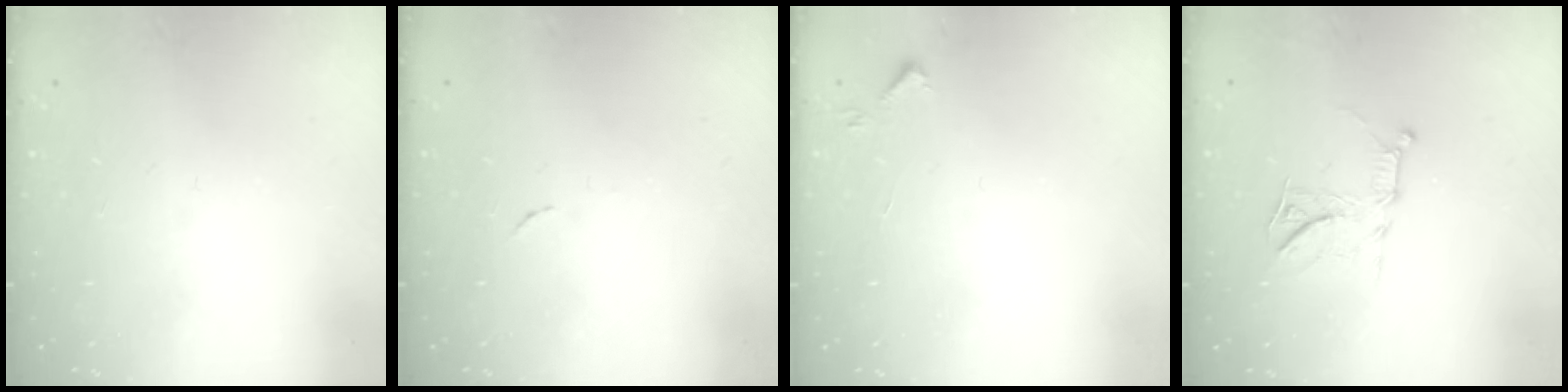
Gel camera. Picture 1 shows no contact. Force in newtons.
{"total": 3.3, "press": 3.3, "slide": 0.1}
{"total": 3.8, "press": 3.7, "slide": 0.6}
{"total": 10.6, "press": 10.6, "slide": 0.8}